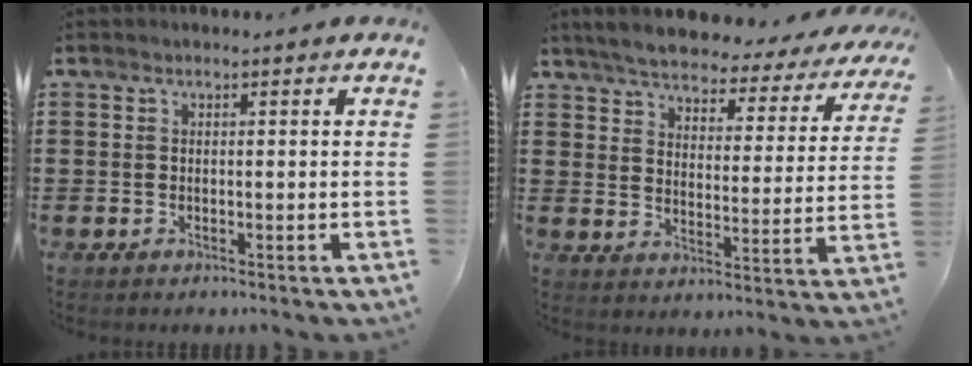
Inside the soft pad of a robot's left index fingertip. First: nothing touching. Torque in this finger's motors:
{"motor_torque": [2.14, 0.00, 1.05, 0.21]}